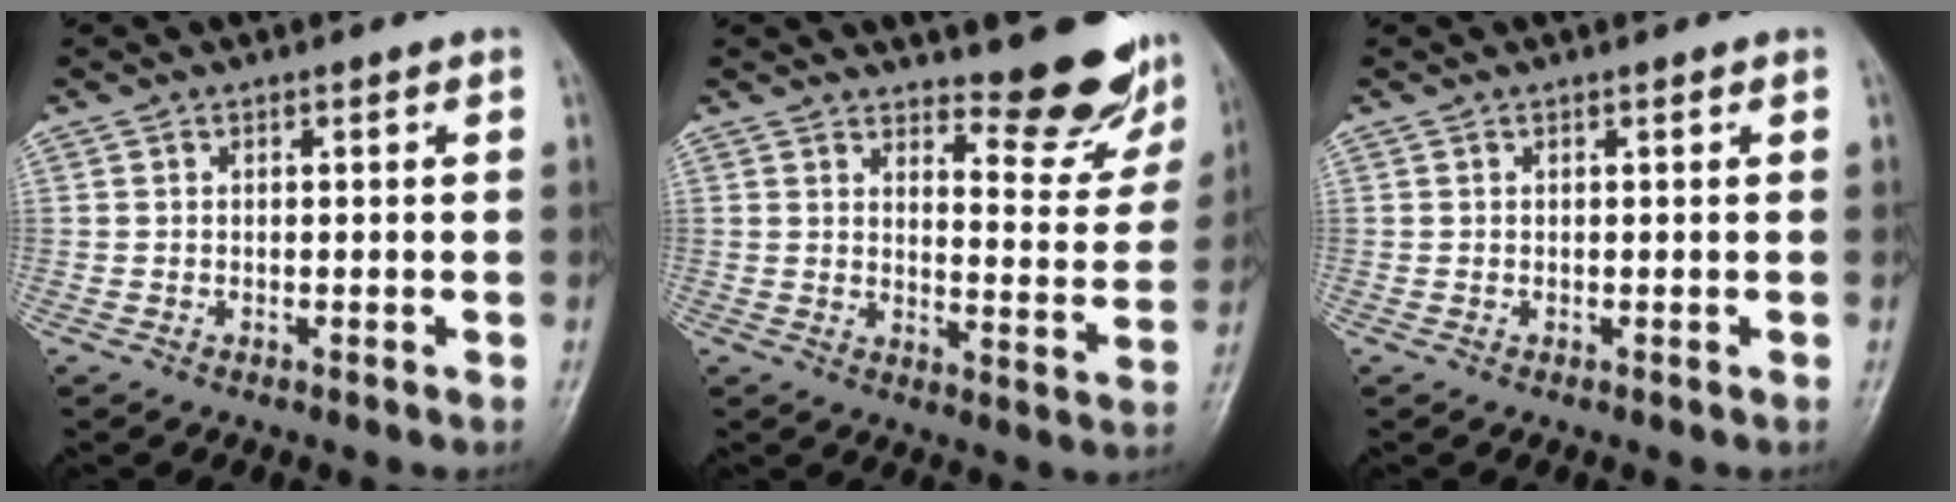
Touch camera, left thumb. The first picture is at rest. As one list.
[{"total": 12.0, "force": [10.4, 3.4, 4.9], "torque": [-0.029, -0.098, 0.131]}, {"total": 0.0}]